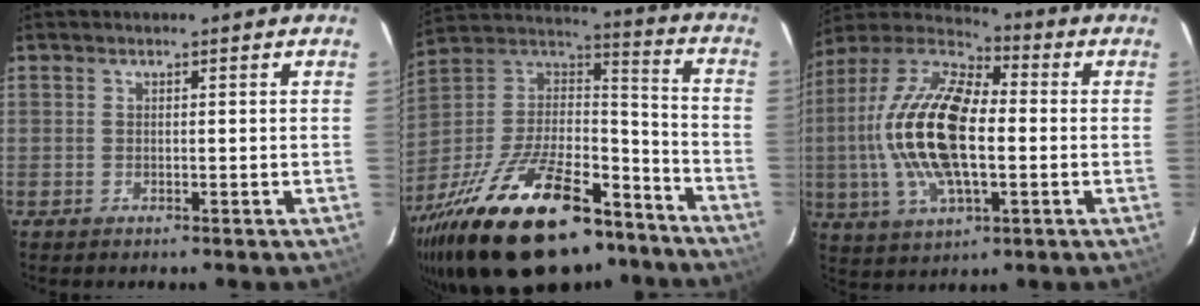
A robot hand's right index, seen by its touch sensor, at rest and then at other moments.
{"total": 35.4, "force": [-24.1, 14.9, 21.2], "torque": [-0.408, -0.004, -0.367]}
{"total": 20.6, "force": [-0.9, 9.1, 18.5], "torque": [-0.375, 0.006, -0.026]}